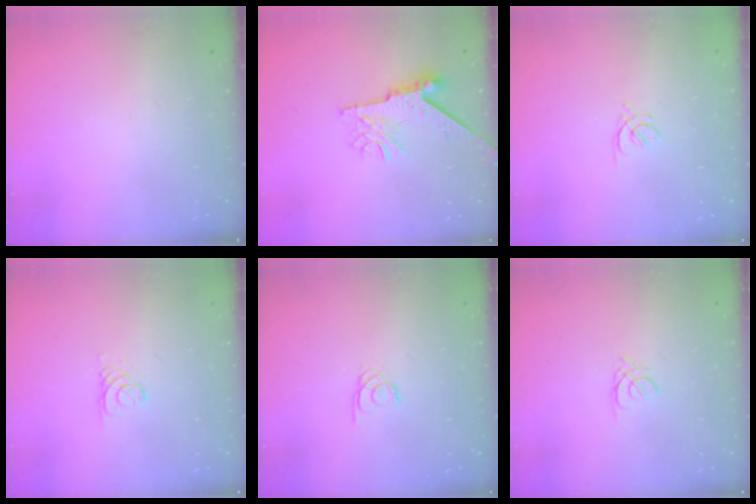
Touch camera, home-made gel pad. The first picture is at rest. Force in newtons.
{"total": 11.5, "press": 11.4, "slide": 1.2}
{"total": 2.8, "press": 2.8, "slide": 0.7}
{"total": 1.3, "press": 1.3, "slide": 0.1}
{"total": 1.3, "press": 1.3, "slide": 0.1}
{"total": 1.7, "press": 1.7, "slide": 0.3}